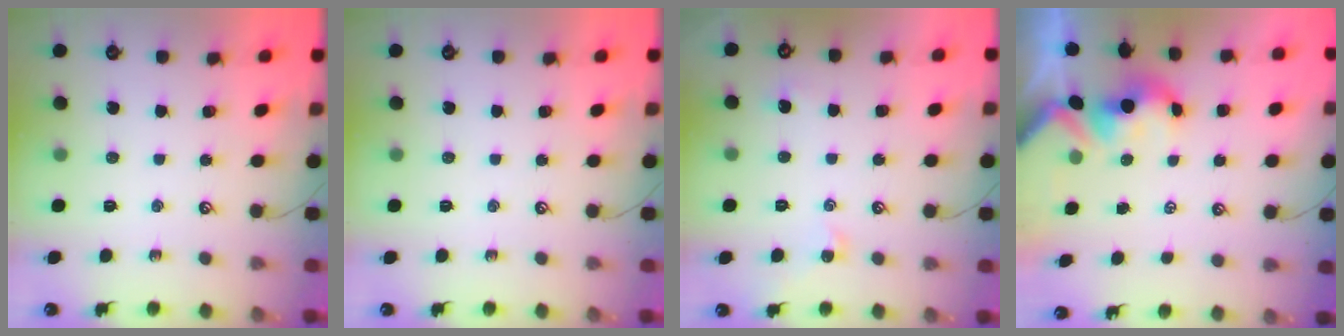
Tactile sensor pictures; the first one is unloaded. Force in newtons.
{"total": 0.0}
{"total": 1.5, "press": 1.4, "slide": 0.5}
{"total": 2.2, "press": 2.1, "slide": 0.7}